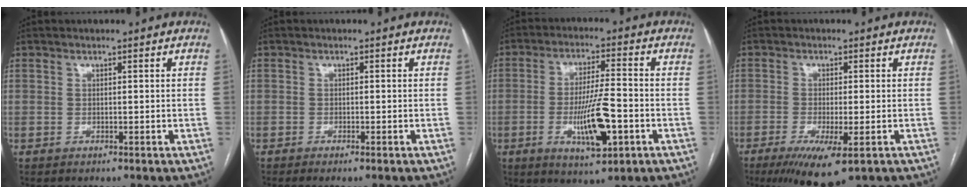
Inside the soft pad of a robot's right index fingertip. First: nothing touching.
{"total": 1.2, "force": [-0.9, -0.1, 0.8], "torque": [-0.014, -0.002, -0.015]}
{"total": 10.5, "force": [-3.4, 1.8, 9.8], "torque": [-0.178, -0.008, -0.054]}
{"total": 8.5, "force": [-4.6, 1.6, 7.0], "torque": [-0.116, -0.024, -0.071]}